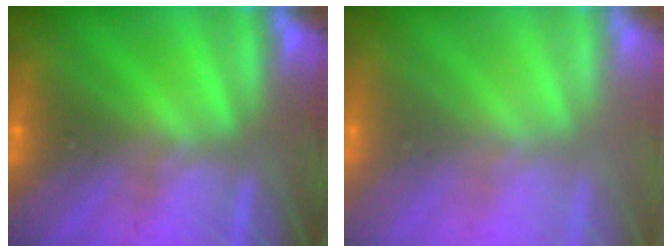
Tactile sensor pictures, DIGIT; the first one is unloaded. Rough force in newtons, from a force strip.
{"total": 2.8}